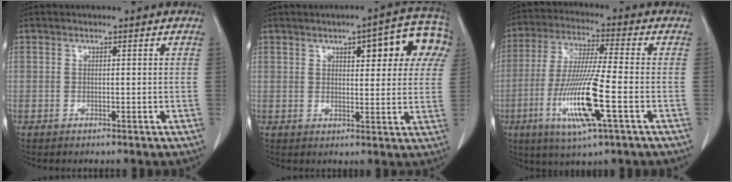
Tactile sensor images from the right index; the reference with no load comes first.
{"total": 12.1, "force": [5.2, 3.8, 10.2], "torque": [-0.110, 0.023, 0.059]}
{"total": 13.9, "force": [-4.4, 0.5, 13.2], "torque": [-0.269, -0.021, -0.085]}